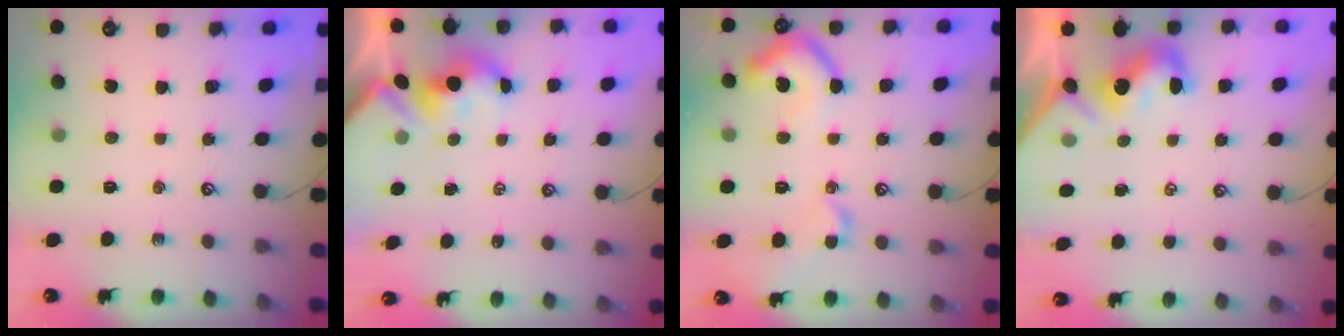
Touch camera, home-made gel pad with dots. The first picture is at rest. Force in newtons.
{"total": 1.7, "press": 1.6, "slide": 0.2}
{"total": 11.6, "press": 11.5, "slide": 1.6}
{"total": 2.0, "press": 2.0, "slide": 0.4}